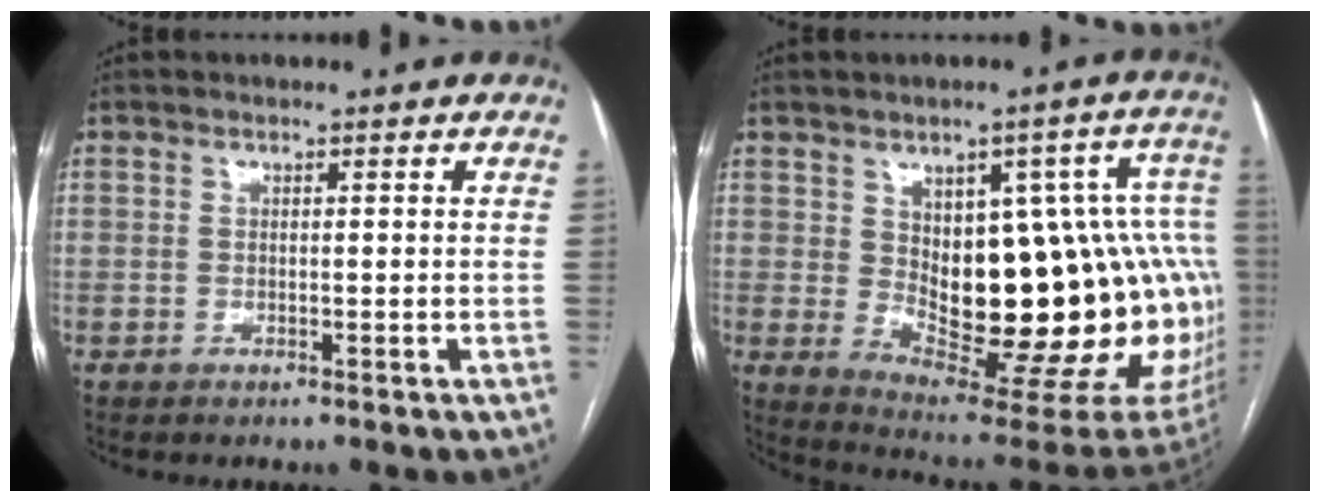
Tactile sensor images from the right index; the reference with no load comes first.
{"total": 26.3, "force": [-0.2, 8.9, 24.8], "torque": [-0.240, 0.023, 0.028]}